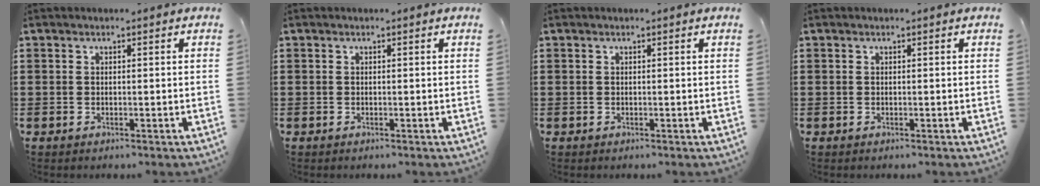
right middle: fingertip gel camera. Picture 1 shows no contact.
{"total": 0.0}
{"total": 0.0}
{"total": 0.0}